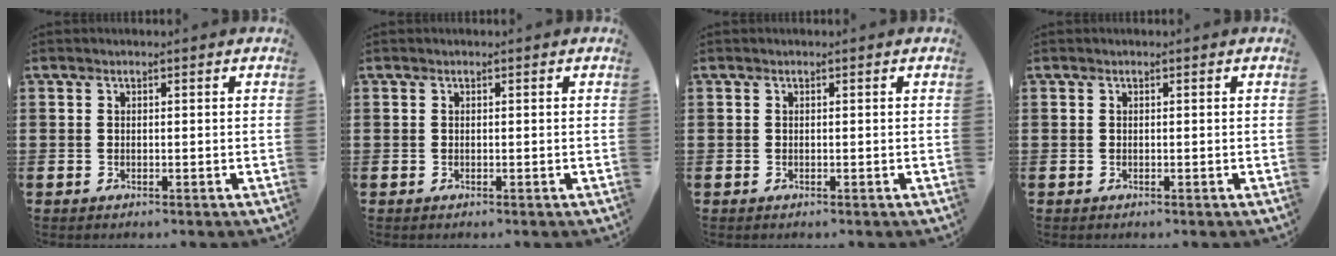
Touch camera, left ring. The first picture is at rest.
{"total": 0.0}
{"total": 0.0}
{"total": 0.0}